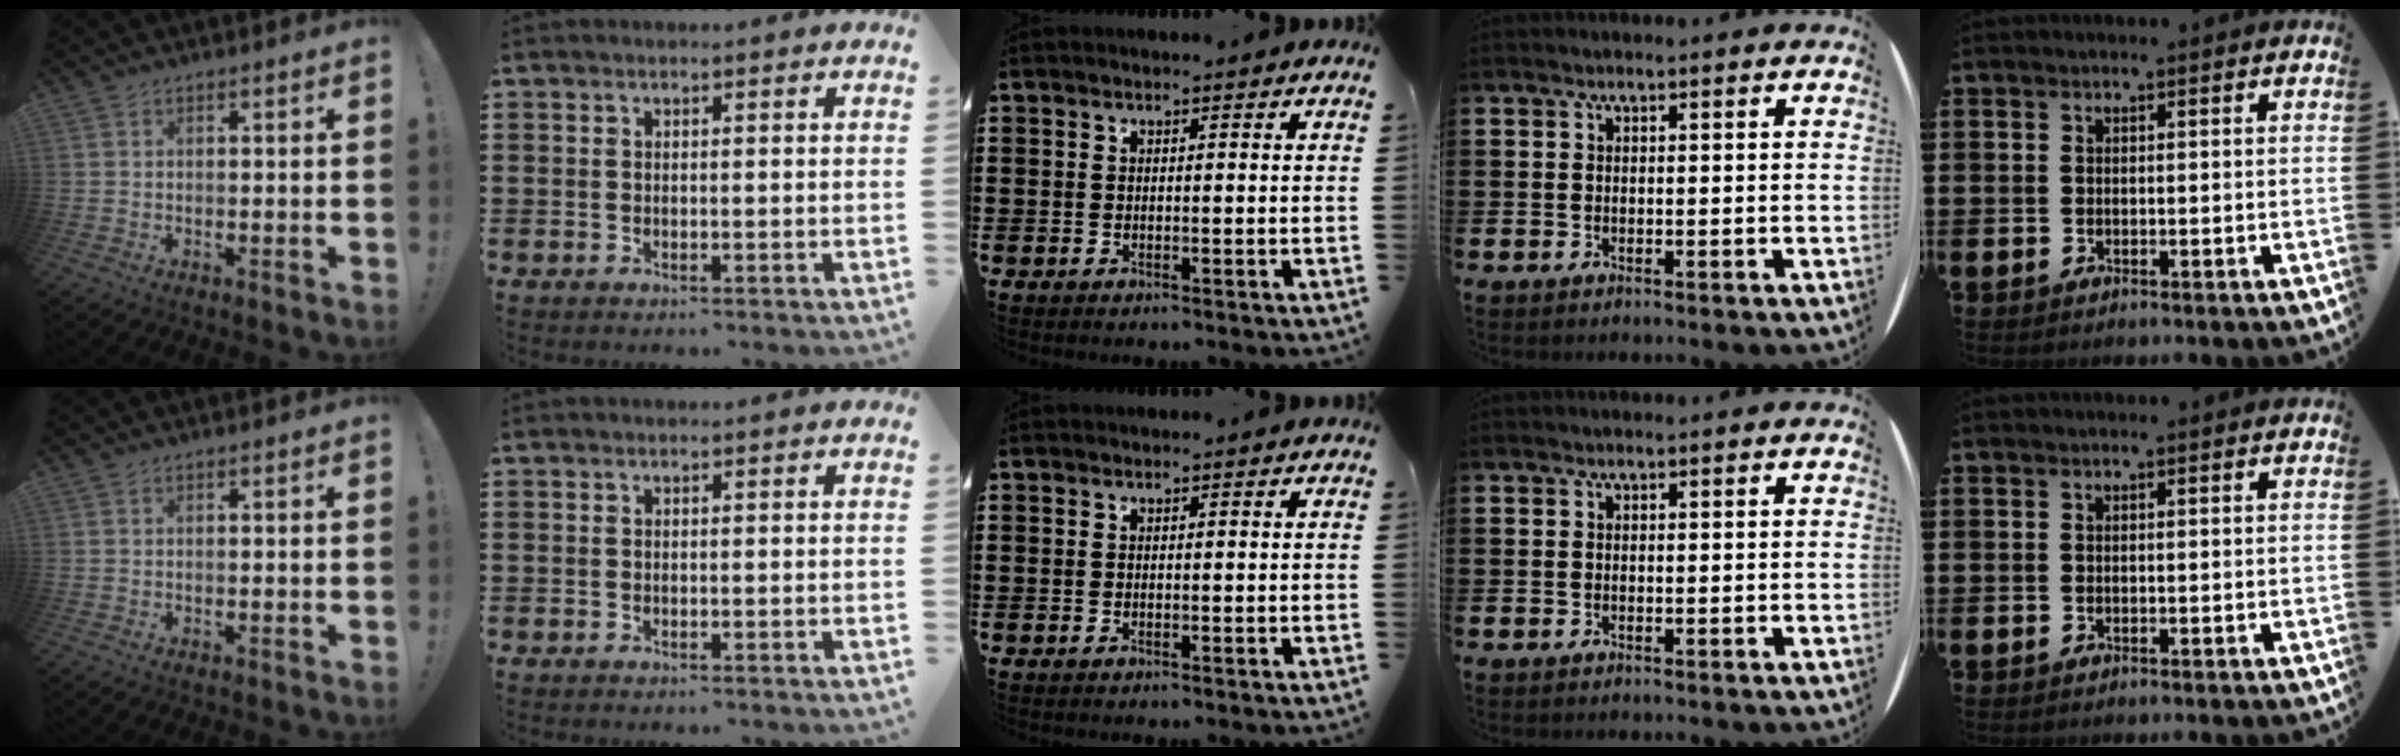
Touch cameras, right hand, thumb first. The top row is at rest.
{}